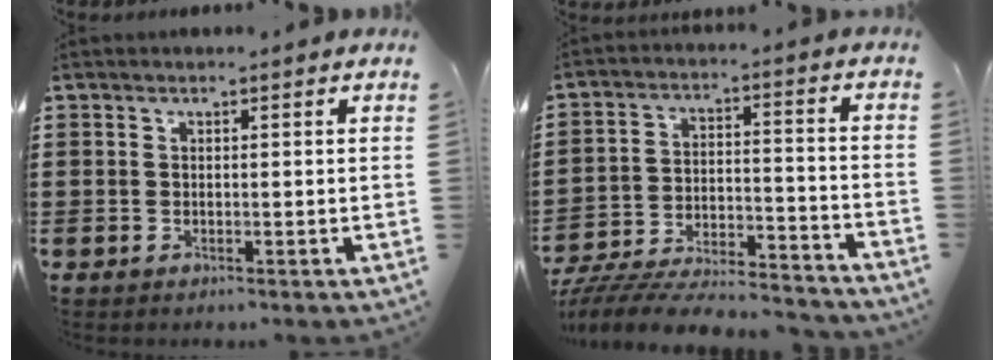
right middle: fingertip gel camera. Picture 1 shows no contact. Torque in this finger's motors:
{"motor_torque": [0.19, -0.05, 1.05, 0.21]}